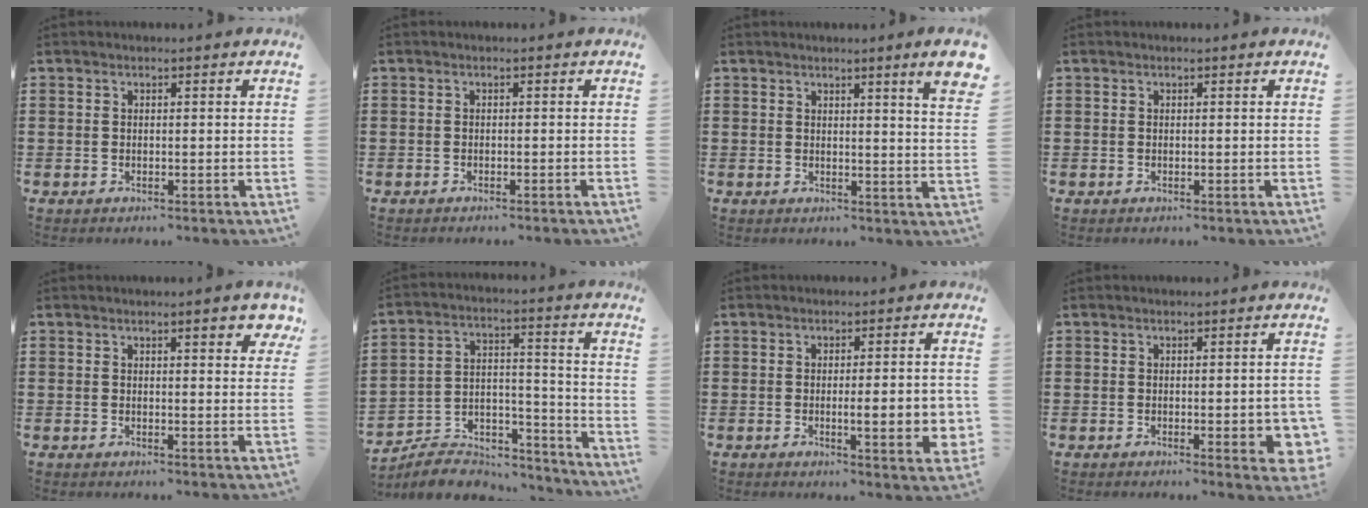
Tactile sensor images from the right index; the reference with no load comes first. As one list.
[{"total": 0.6, "force": [-0.5, -0.1, 0.1], "torque": [-0.004, -0.003, -0.010]}, {"total": 4.5, "force": [3.0, -0.5, 3.3], "torque": [-0.054, -0.014, 0.048]}, {"total": 0.0}, {"total": 3.0, "force": [1.8, 0.6, 2.3], "torque": [-0.033, 0.000, 0.028]}, {"total": 7.7, "force": [-7.0, 2.7, 2.0], "torque": [-0.029, 0.024, -0.132]}, {"total": 6.5, "force": [-0.8, 1.1, 6.3], "torque": [-0.088, -0.010, -0.014]}, {"total": 3.5, "force": [-0.5, 0.9, 3.3], "torque": [-0.053, -0.001, -0.007]}]